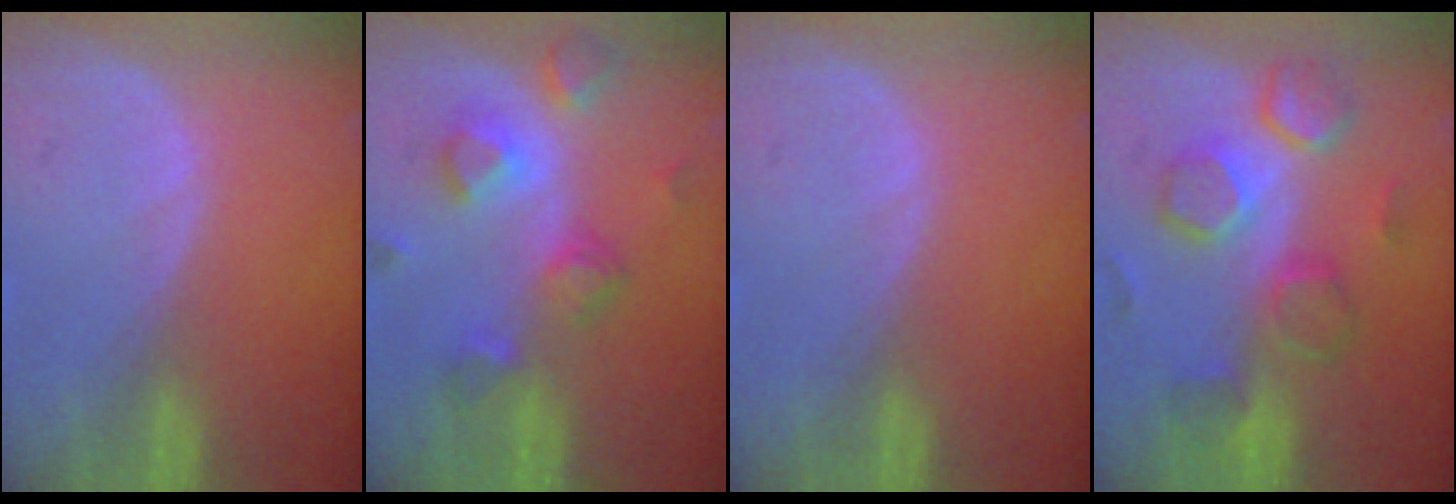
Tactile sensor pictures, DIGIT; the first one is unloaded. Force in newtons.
{"total": 7.9, "press": 7.1, "slide": 3.5}
{"total": 0.0}
{"total": 8.6, "press": 8.5, "slide": 1.5}